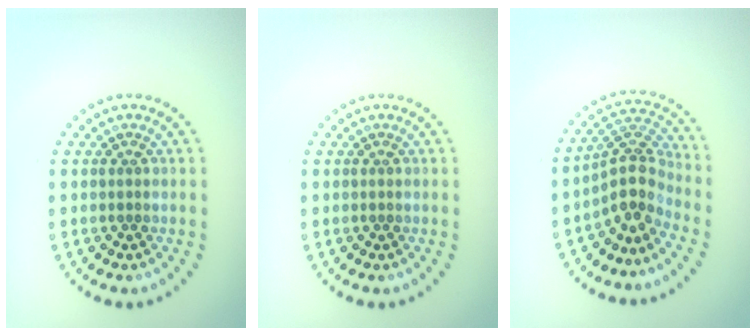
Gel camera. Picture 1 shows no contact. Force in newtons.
{"total": 0.0}
{"total": 3.8, "press": 2.8, "slide": 2.5}